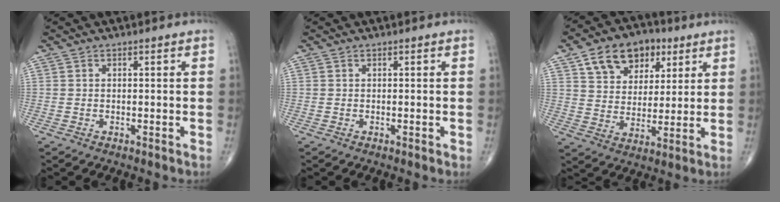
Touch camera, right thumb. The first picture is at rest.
{"total": 0.5, "force": [-0.1, 0.2, 0.5], "torque": [-0.007, -0.002, 0.000]}
{"total": 13.3, "force": [6.5, 9.2, 7.1], "torque": [-0.080, -0.014, 0.112]}